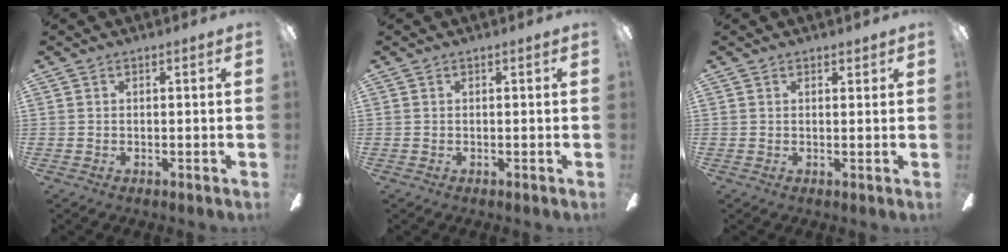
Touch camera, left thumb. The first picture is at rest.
{"total": 0.0}
{"total": 1.2, "force": [1.0, 0.7, 0.2], "torque": [0.004, -0.002, 0.016]}